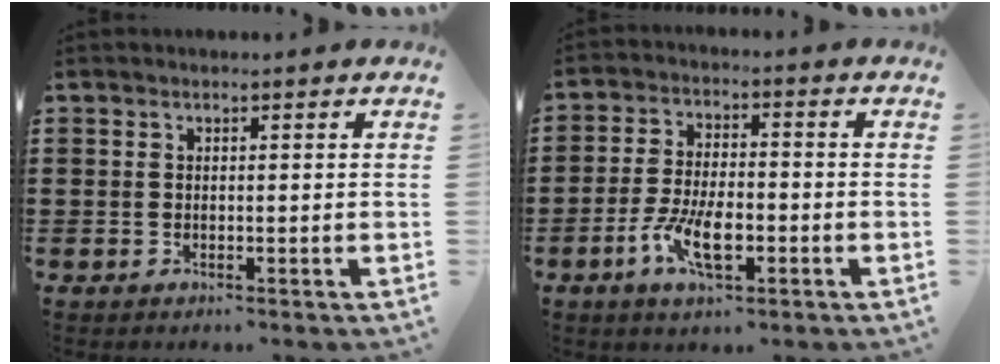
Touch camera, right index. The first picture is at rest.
{"total": 8.1, "force": [-3.3, 3.2, 6.7], "torque": [-0.142, -0.009, -0.060]}